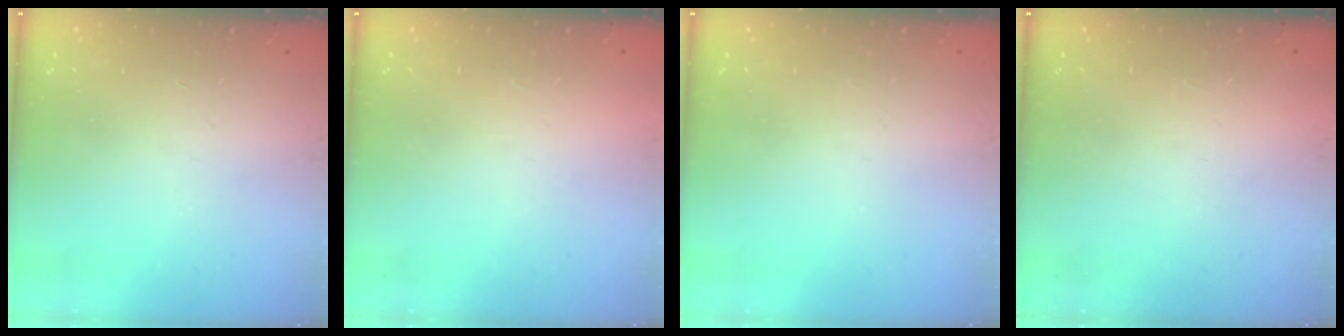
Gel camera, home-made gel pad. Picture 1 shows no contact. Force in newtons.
{"total": 1.5, "press": 1.5, "slide": 0.1}
{"total": 0.0}
{"total": 1.5, "press": 1.5, "slide": 0.1}